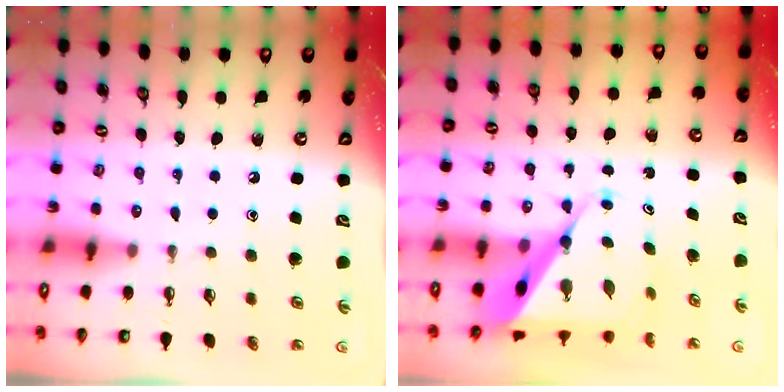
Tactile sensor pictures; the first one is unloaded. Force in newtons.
{"total": 11.7, "press": 11.7, "slide": 1.0}